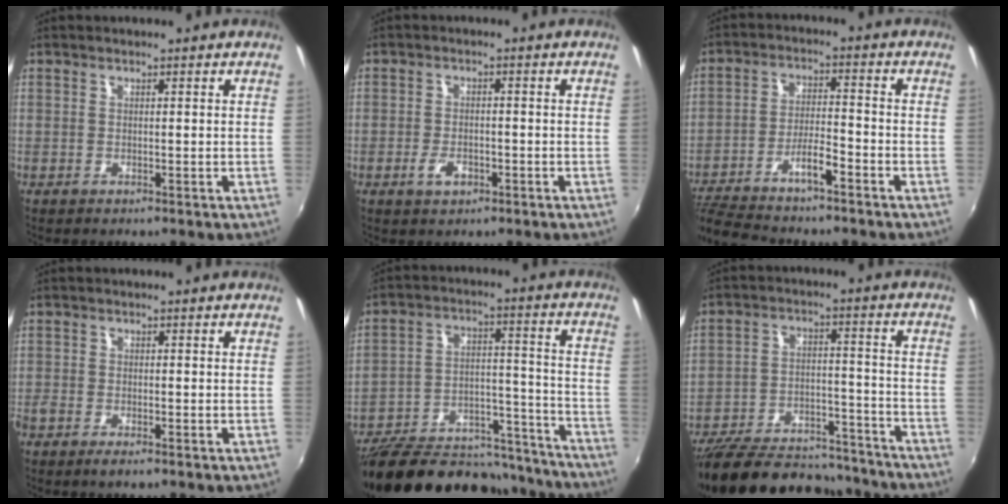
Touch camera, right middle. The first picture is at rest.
{"total": 3.4, "force": [-1.7, 1.8, 2.3], "torque": [-0.048, -0.002, -0.029]}
{"total": 10.3, "force": [-8.4, 1.1, 5.9], "torque": [-0.125, 0.006, -0.144]}
{"total": 2.8, "force": [-2.1, 0.7, 1.7], "torque": [-0.044, -0.009, -0.043]}
{"total": 29.1, "force": [-24.1, 11.0, 12.1], "torque": [-0.224, 0.026, -0.322]}
{"total": 26.3, "force": [-22.4, 8.9, 10.6], "torque": [-0.211, 0.002, -0.309]}